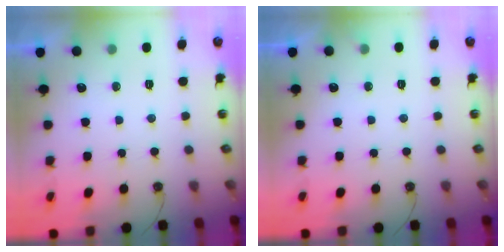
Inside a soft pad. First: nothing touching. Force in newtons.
{"total": 1.8, "press": 1.8, "slide": 0.1}